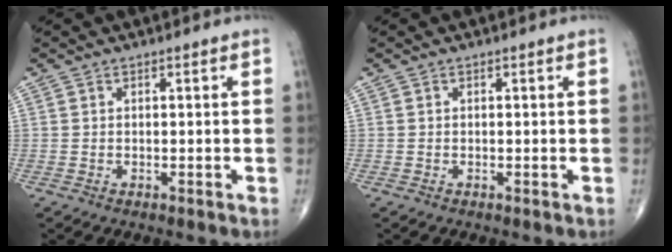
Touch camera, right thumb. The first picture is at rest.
{"total": 0.0}